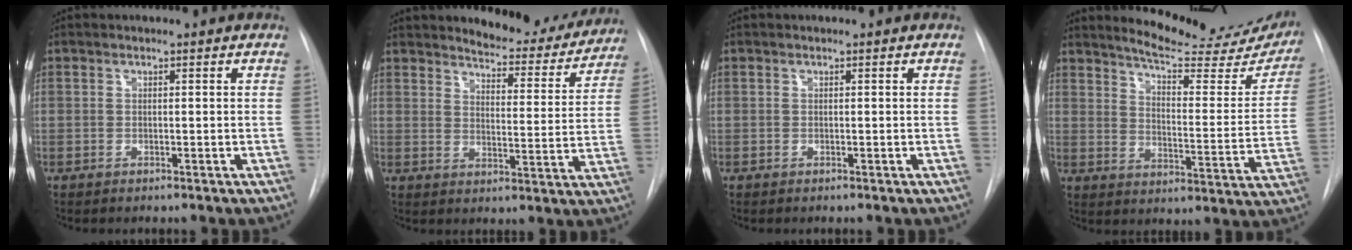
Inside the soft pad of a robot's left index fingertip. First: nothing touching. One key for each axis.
{"total": 13.1, "fx": 12.5, "fy": 3.0, "fz": 2.7, "tx": -0.017, "ty": -0.036, "tz": 0.149}
{"total": 0.0}
{"total": 21.6, "fx": 19.5, "fy": 4.2, "fz": 8.4, "tx": -0.107, "ty": -0.066, "tz": 0.238}